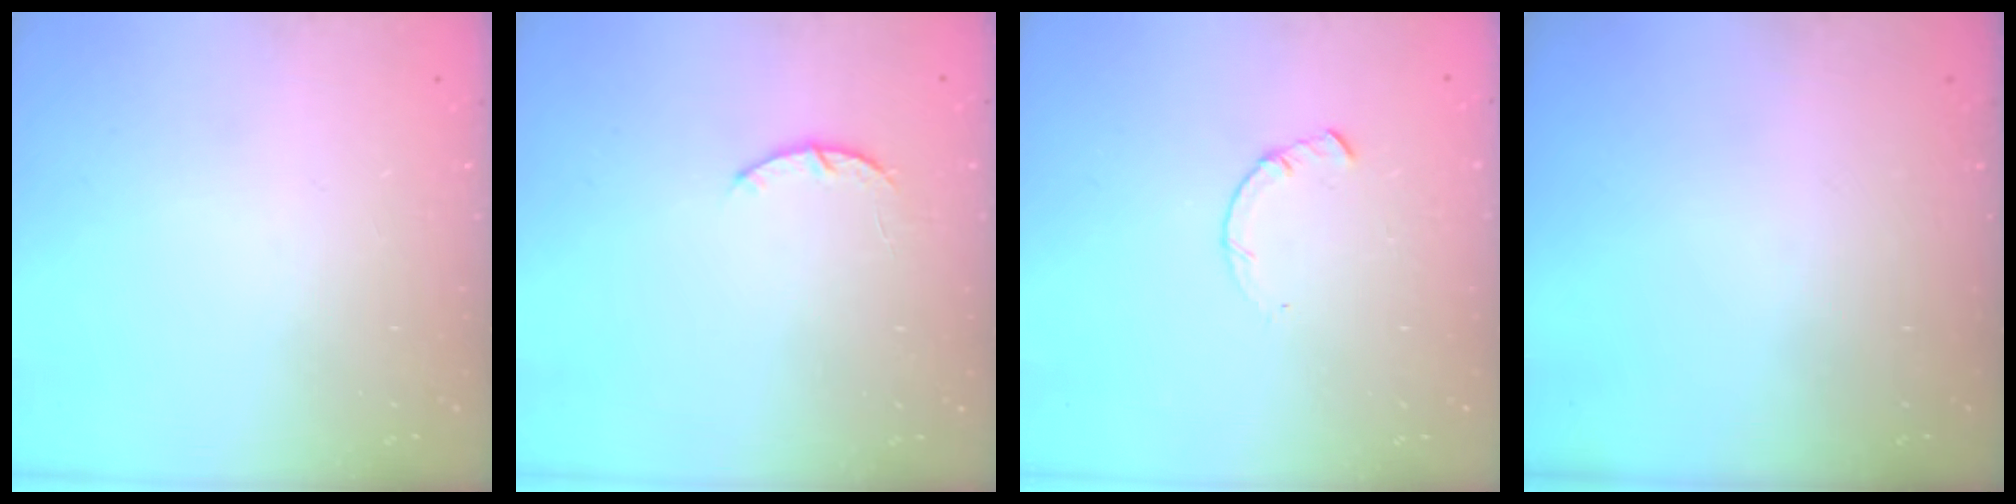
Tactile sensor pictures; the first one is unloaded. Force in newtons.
{"total": 3.0, "press": 2.9, "slide": 0.5}
{"total": 1.4, "press": 1.4, "slide": 0.2}
{"total": 0.0}